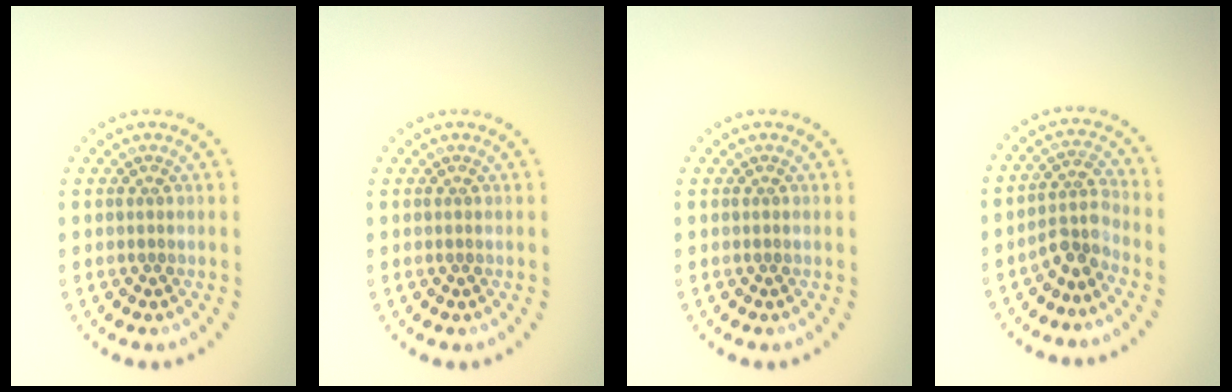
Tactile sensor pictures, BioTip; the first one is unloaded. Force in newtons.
{"total": 0.0}
{"total": 0.0}
{"total": 2.7, "press": 2.0, "slide": 1.8}